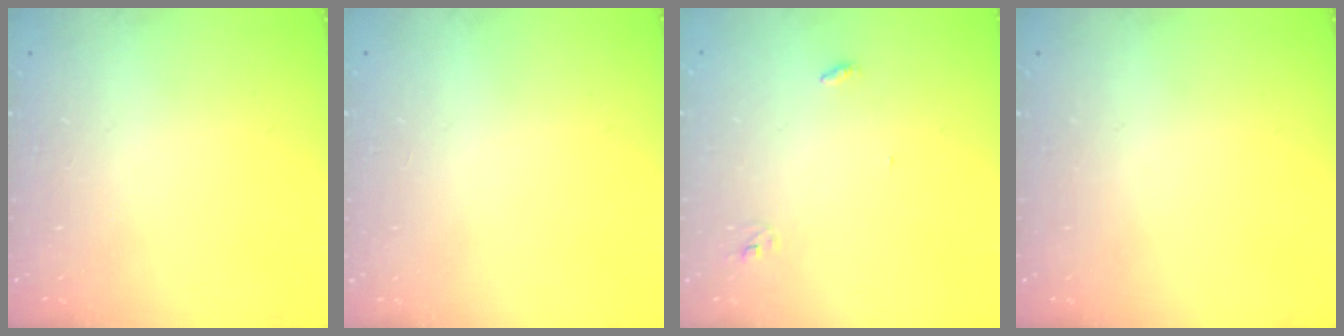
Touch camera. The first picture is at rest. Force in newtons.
{"total": 1.1, "press": 0.8, "slide": 0.7}
{"total": 2.8, "press": 2.8, "slide": 0.2}
{"total": 0.0}